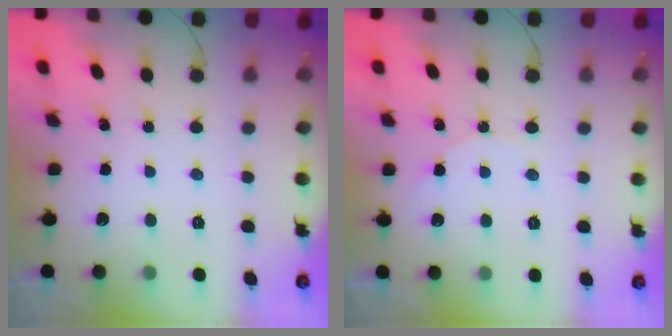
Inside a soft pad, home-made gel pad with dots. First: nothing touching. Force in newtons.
{"total": 3.8, "press": 3.8, "slide": 0.5}